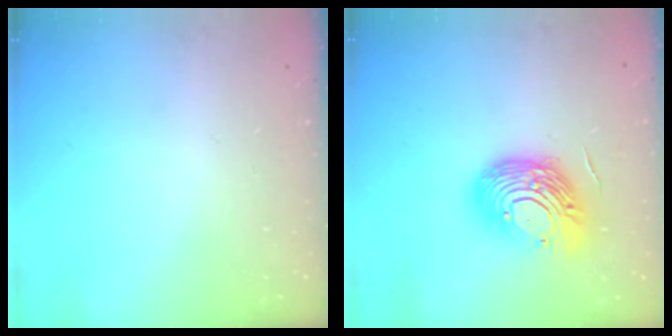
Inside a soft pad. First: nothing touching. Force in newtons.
{"total": 16.3, "press": 16.2, "slide": 2.1}